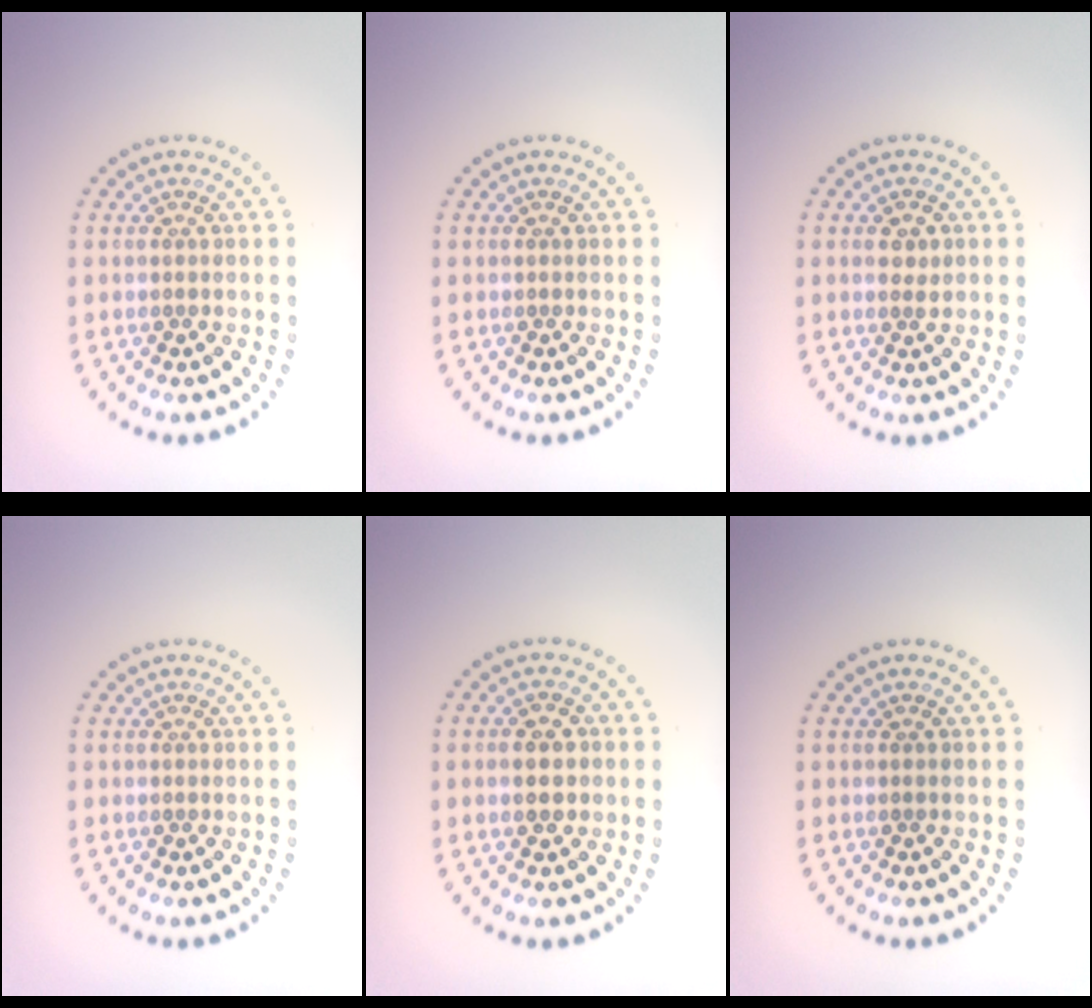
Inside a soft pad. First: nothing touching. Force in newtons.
{"total": 0.0}
{"total": 1.3, "press": 1.3, "slide": 0.4}
{"total": 0.0}
{"total": 2.2, "press": 2.2, "slide": 0.1}
{"total": 0.0}